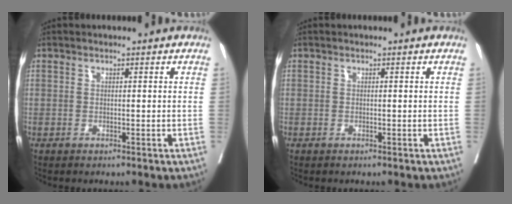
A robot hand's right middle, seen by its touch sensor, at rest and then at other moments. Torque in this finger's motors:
{"motor_torque": [0.01, -0.03, -0.02, -0.01]}